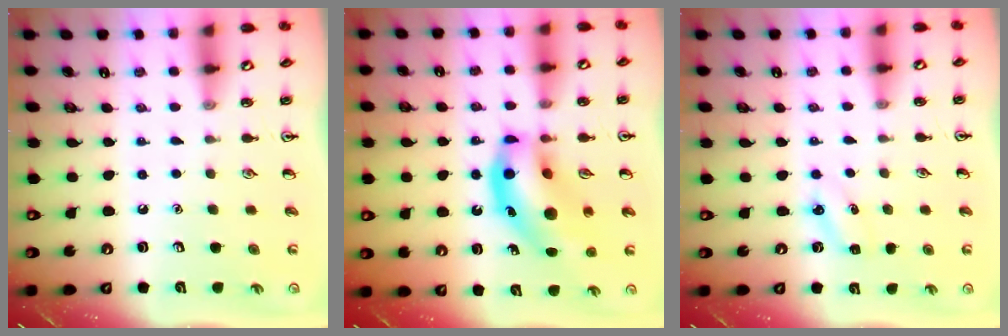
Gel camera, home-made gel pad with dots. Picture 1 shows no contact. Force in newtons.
{"total": 16.5, "press": 15.8, "slide": 4.8}
{"total": 3.8, "press": 3.6, "slide": 1.3}